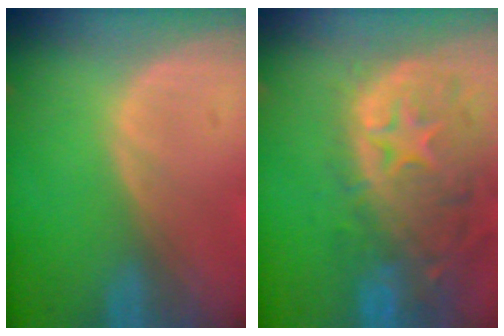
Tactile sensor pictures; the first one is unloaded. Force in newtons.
{"total": 13.7, "press": 11.3, "slide": 7.9}